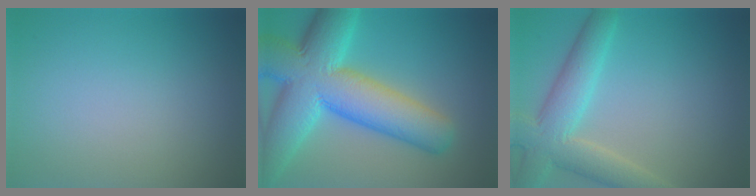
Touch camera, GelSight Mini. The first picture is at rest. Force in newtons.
{"total": 13.1, "press": 13.1, "slide": 0.2}
{"total": 6.3, "press": 6.3, "slide": 0.5}